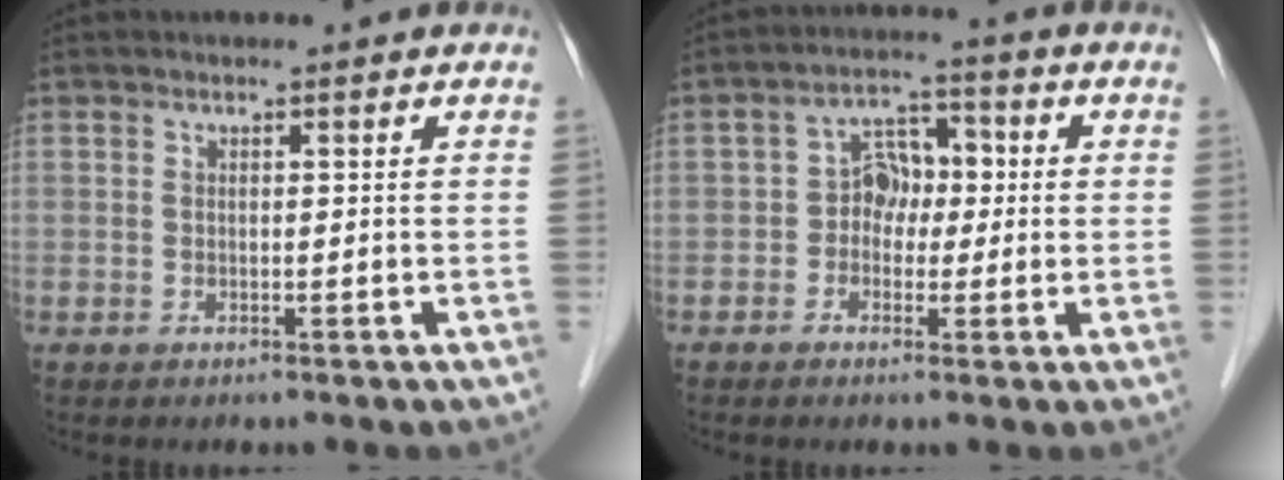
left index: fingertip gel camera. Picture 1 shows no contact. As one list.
[{"total": 5.5, "force": [-0.4, 4.1, 3.7], "torque": [-0.058, 0.025, -0.011]}]